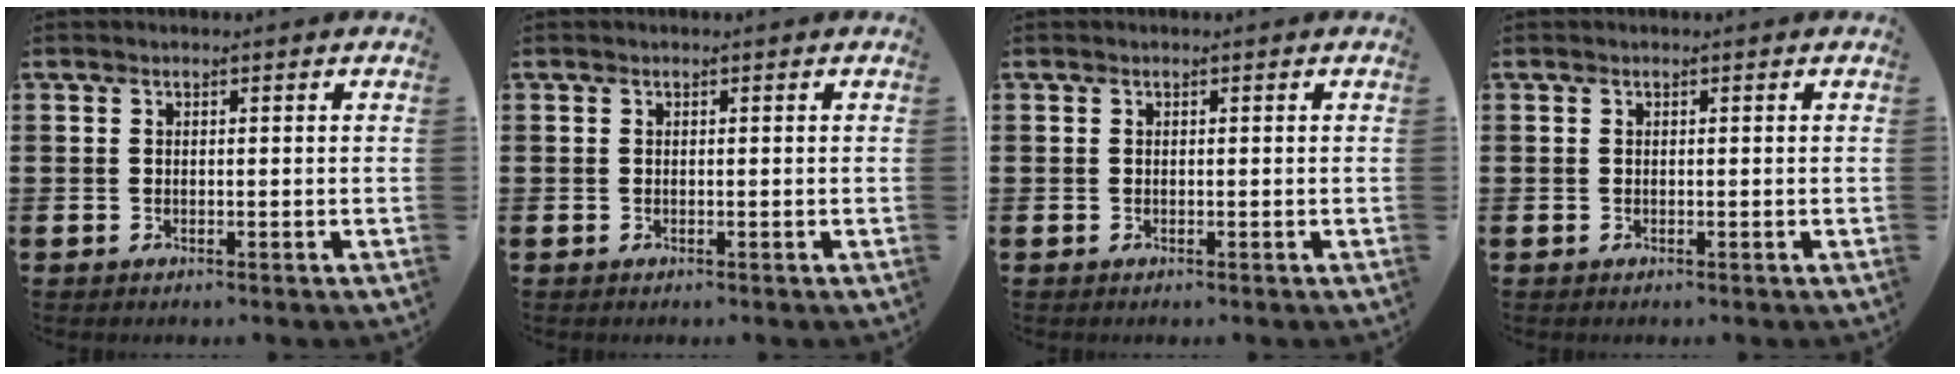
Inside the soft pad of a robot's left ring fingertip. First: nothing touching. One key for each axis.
{"total": 0.0}
{"total": 0.0}
{"total": 0.0}